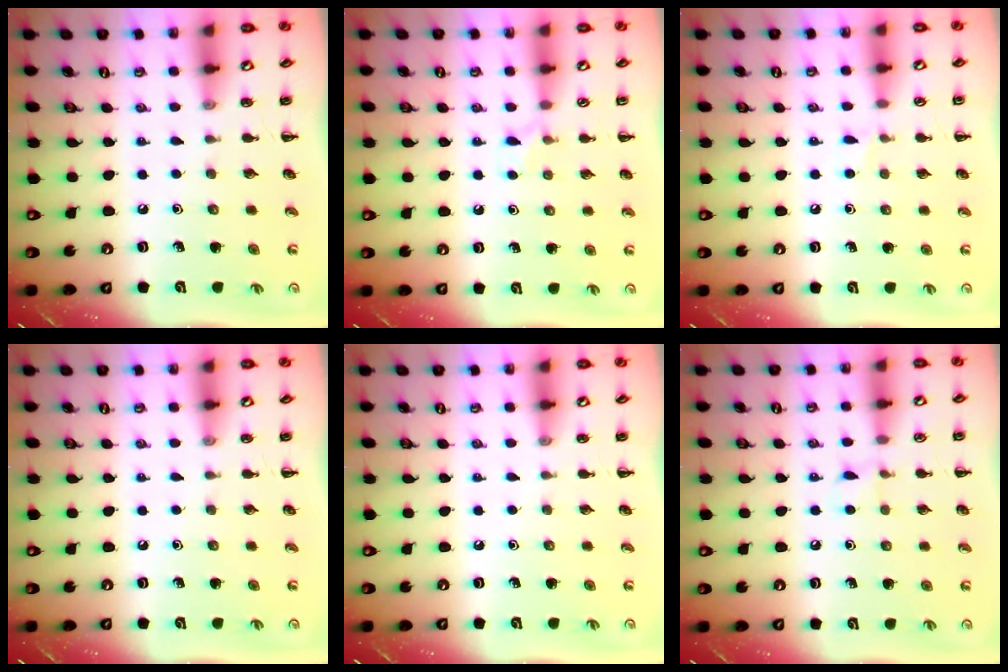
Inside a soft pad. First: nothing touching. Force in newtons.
{"total": 5.6, "press": 5.2, "slide": 1.9}
{"total": 3.4, "press": 3.2, "slide": 1.1}
{"total": 0.0}
{"total": 0.0}
{"total": 5.0, "press": 4.7, "slide": 1.8}